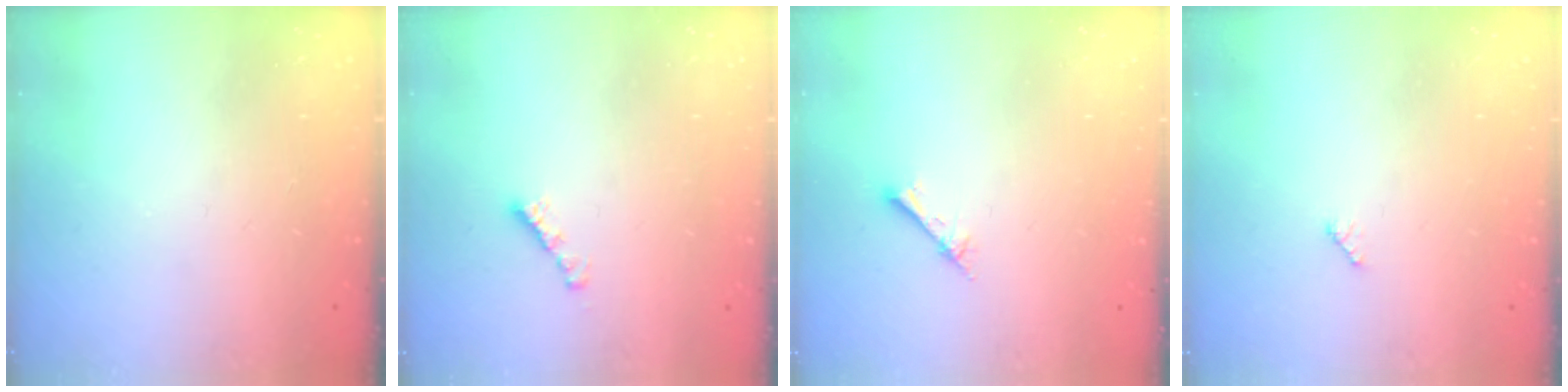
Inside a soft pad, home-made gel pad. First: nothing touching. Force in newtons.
{"total": 2.3, "press": 2.3, "slide": 0.2}
{"total": 2.4, "press": 2.4, "slide": 0.3}
{"total": 2.9, "press": 2.9, "slide": 0.4}